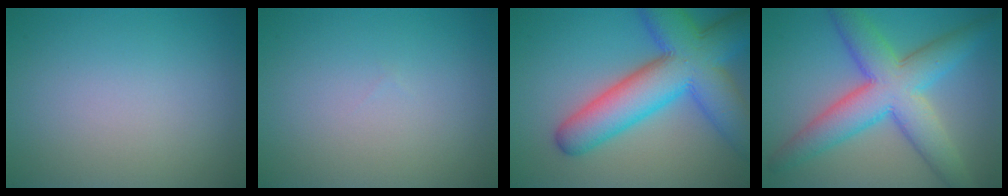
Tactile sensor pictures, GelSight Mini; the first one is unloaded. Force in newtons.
{"total": 0.0}
{"total": 11.1, "press": 11.1, "slide": 0.4}
{"total": 8.6, "press": 8.6, "slide": 0.2}